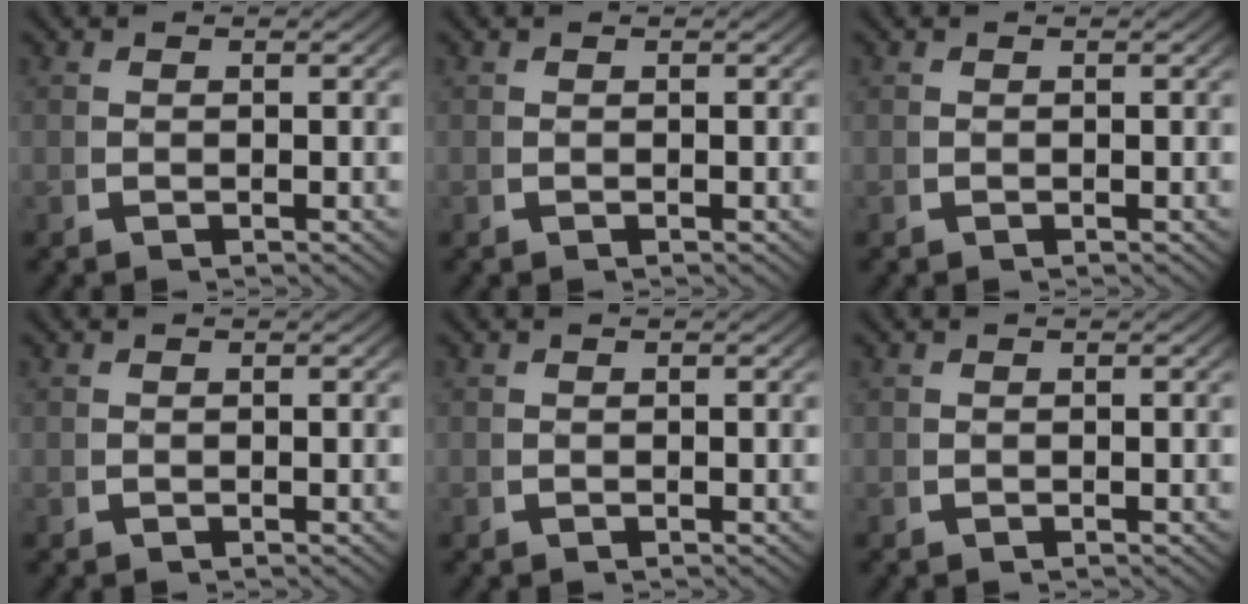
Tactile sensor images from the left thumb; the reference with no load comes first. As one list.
[{"total": 0.0}, {"total": 0.0}, {"total": 0.0}, {"total": 0.0}, {"total": 0.0}]